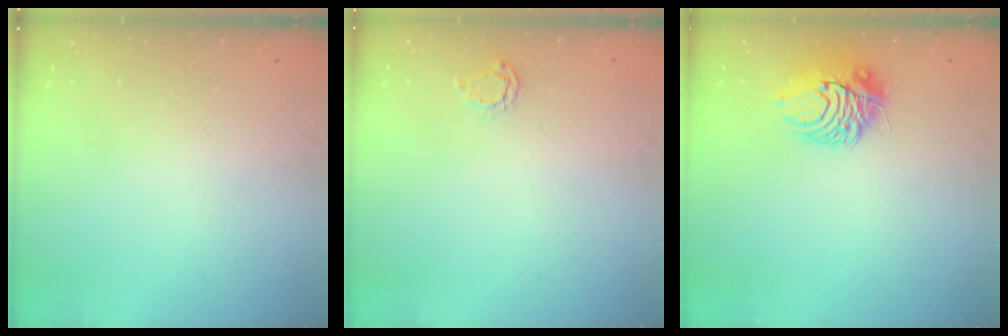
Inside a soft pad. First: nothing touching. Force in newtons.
{"total": 3.8, "press": 3.8, "slide": 0.7}
{"total": 10.0, "press": 9.9, "slide": 0.9}